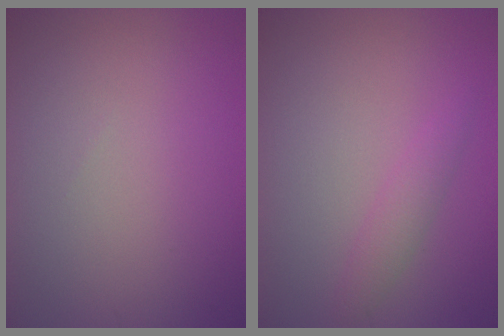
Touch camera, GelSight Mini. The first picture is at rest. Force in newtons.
{"total": 1.7, "press": 1.6, "slide": 0.0}